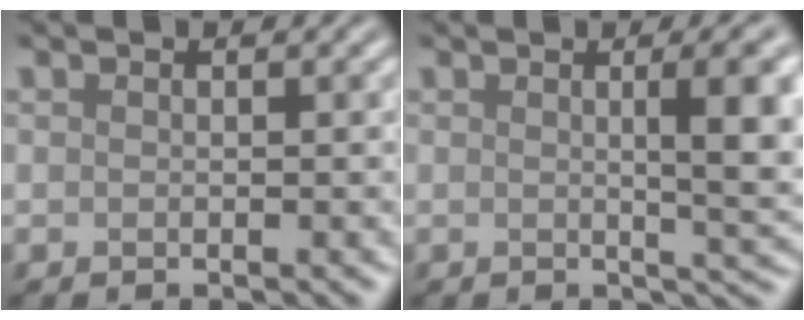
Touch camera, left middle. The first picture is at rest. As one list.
[{"total": 6.6, "force": [0.9, 1.7, 6.3], "torque": [-0.067, 0.006, 0.013]}]